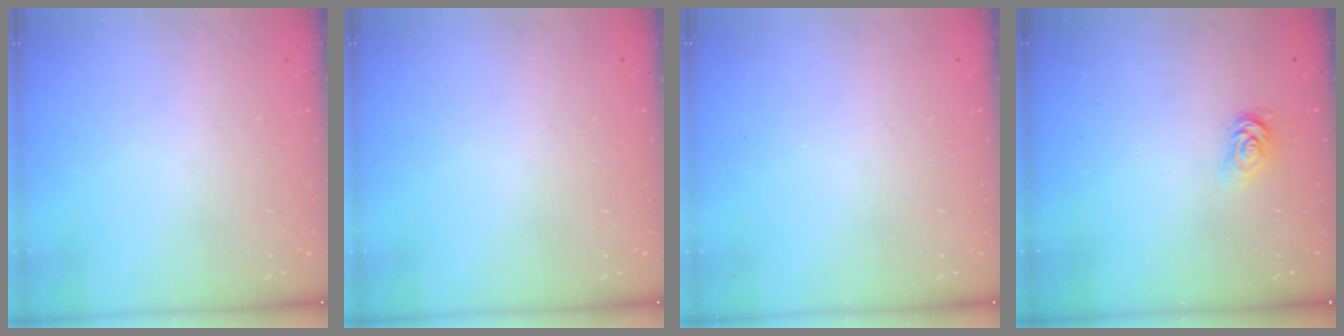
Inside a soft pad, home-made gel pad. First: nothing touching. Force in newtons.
{"total": 0.0}
{"total": 0.0}
{"total": 2.5, "press": 2.5, "slide": 0.4}